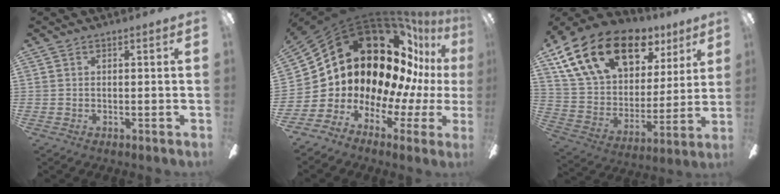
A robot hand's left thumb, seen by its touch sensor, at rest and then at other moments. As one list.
[{"total": 22.9, "force": [9.7, 14.5, 14.8], "torque": [-0.240, -0.100, 0.201]}, {"total": 22.3, "force": [13.6, 12.5, 12.4], "torque": [-0.220, -0.063, 0.251]}]